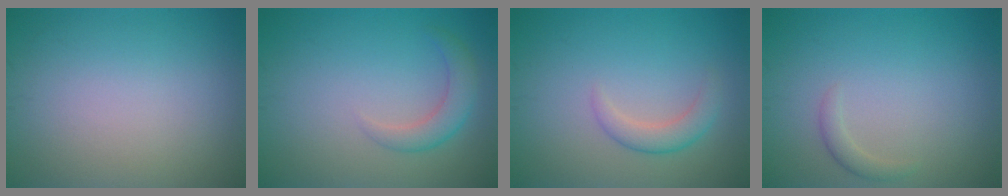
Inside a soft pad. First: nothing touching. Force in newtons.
{"total": 2.5, "press": 2.5, "slide": 0.1}
{"total": 2.3, "press": 2.2, "slide": 0.2}
{"total": 1.1, "press": 1.1, "slide": 0.0}